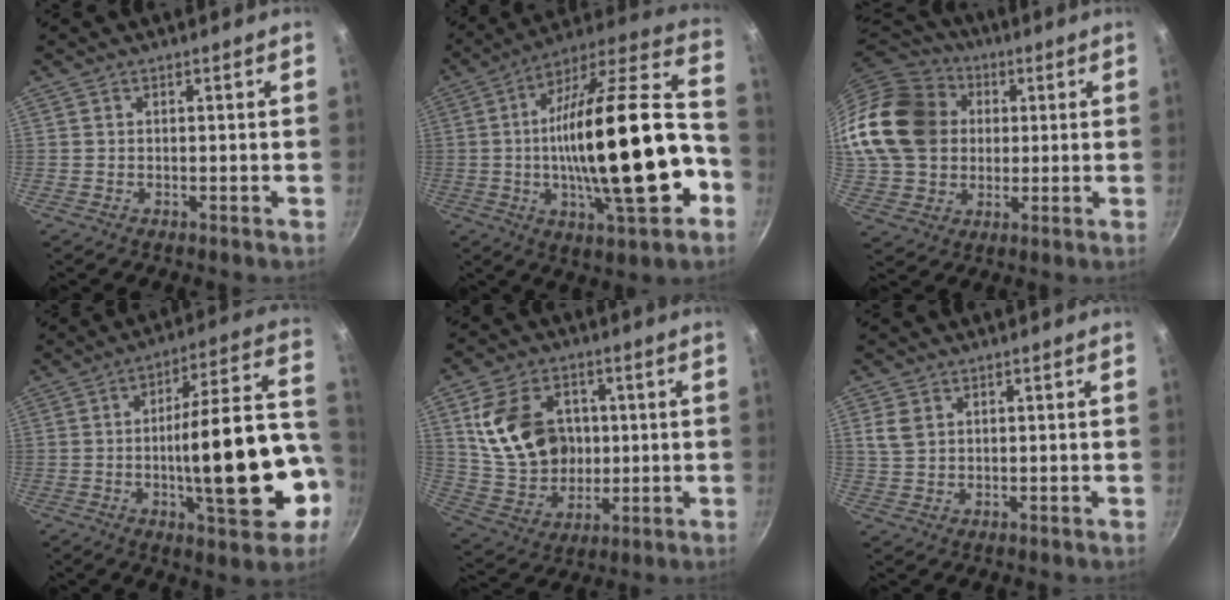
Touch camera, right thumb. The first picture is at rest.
{"total": 28.6, "force": [-5.7, 9.3, 26.4], "torque": [-0.386, 0.030, -0.088]}
{"total": 21.3, "force": [3.7, 17.5, 11.7], "torque": [-0.209, 0.027, 0.072]}
{"total": 23.6, "force": [-4.7, 7.6, 21.9], "torque": [-0.291, 0.037, -0.059]}
{"total": 17.4, "force": [3.1, 13.5, 10.6], "torque": [-0.170, -0.003, 0.068]}
{"total": 3.8, "force": [1.4, 2.8, 2.1], "torque": [-0.034, 0.001, 0.031]}